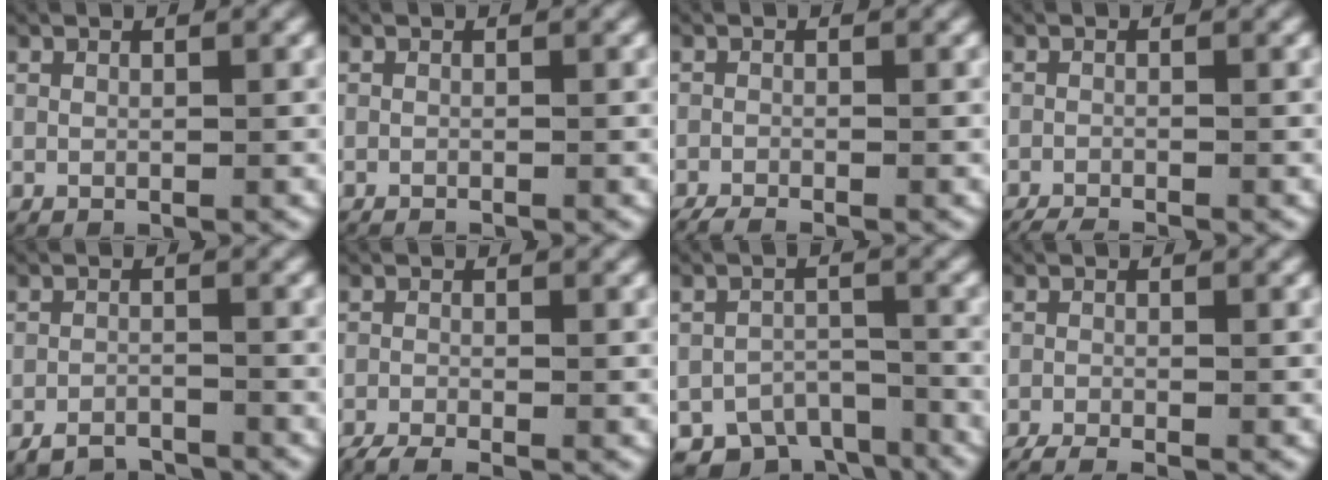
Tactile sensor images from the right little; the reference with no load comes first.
{"total": 1.1, "force": [-1.1, 0.2, 0.1], "torque": [-0.004, -0.006, -0.015]}
{"total": 2.9, "force": [-2.7, 0.9, 0.8], "torque": [-0.020, -0.012, -0.040]}
{"total": 3.2, "force": [-3.1, 0.9, 0.7], "torque": [-0.018, -0.013, -0.045]}
{"total": 3.6, "force": [-3.4, 1.0, 0.4], "torque": [-0.011, -0.014, -0.057]}
{"total": 4.1, "force": [-3.6, 1.5, 1.4], "torque": [-0.033, -0.017, -0.052]}
{"total": 7.9, "force": [-6.1, 4.6, 2.1], "torque": [-0.025, -0.018, -0.104]}
{"total": 3.5, "force": [-3.1, 1.2, 1.1], "torque": [-0.027, -0.014, -0.045]}